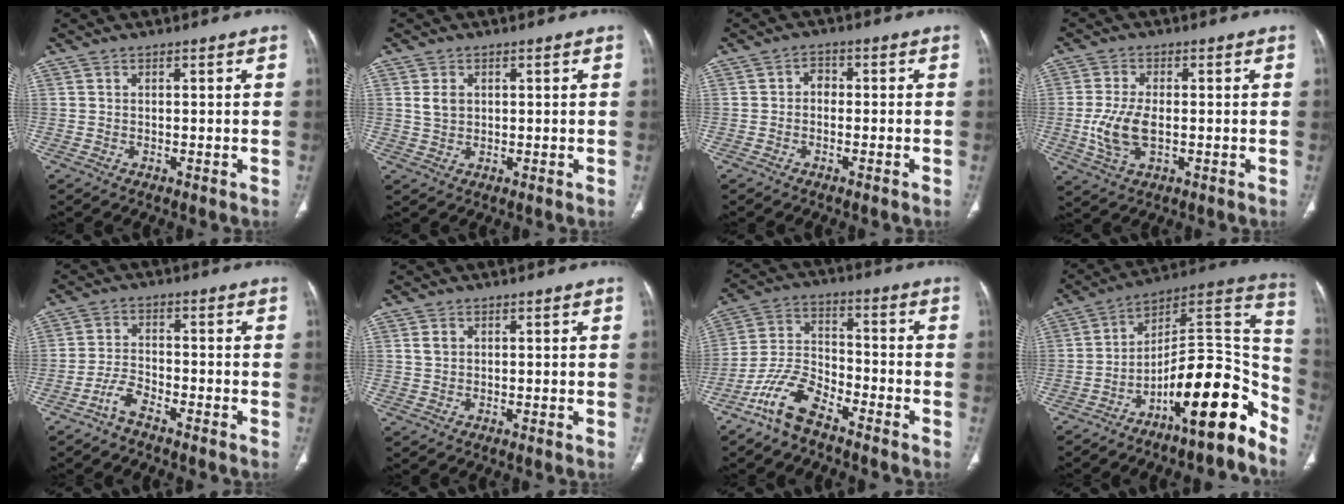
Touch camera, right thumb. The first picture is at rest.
{"total": 2.6, "force": [0.8, 2.1, 1.4], "torque": [-0.021, 0.000, 0.020]}
{"total": 2.0, "force": [-0.5, 1.6, 1.2], "torque": [-0.008, 0.012, -0.016]}
{"total": 7.8, "force": [-0.9, 4.1, 6.5], "torque": [-0.146, -0.002, -0.014]}
{"total": 3.7, "force": [-3.1, 1.1, 1.8], "torque": [-0.044, 0.022, -0.063]}
{"total": 1.2, "force": [0.5, 1.0, 0.5], "torque": [-0.011, 0.003, 0.011]}
{"total": 9.5, "force": [-7.0, 3.8, 5.3], "torque": [-0.118, 0.048, -0.146]}
{"total": 18.5, "force": [-11.6, 5.5, 13.4], "torque": [-0.154, 0.126, -0.183]}